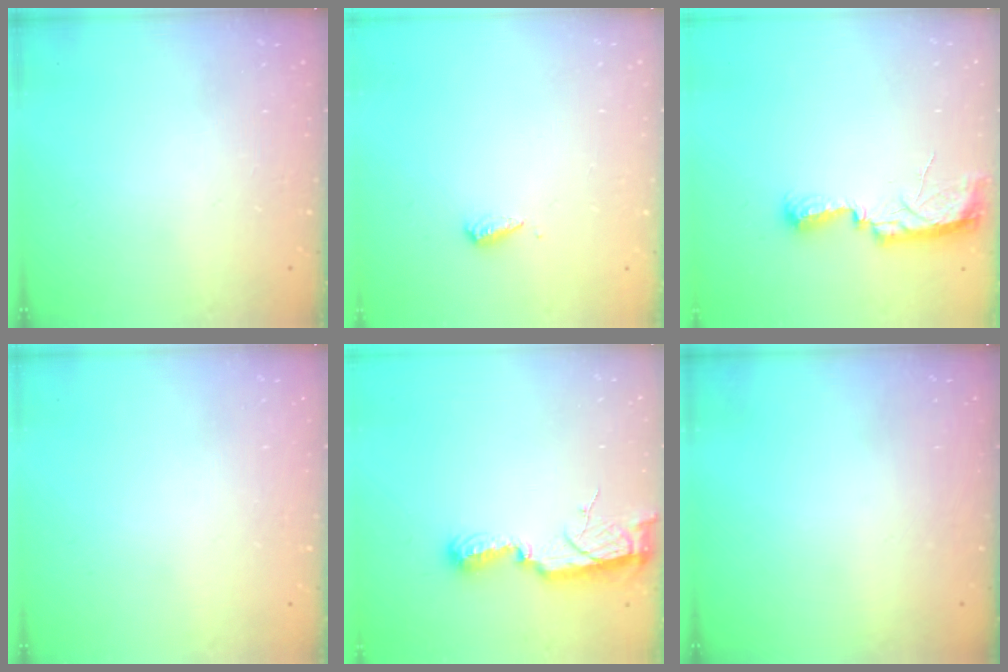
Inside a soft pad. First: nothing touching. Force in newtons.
{"total": 3.0, "press": 3.0, "slide": 0.2}
{"total": 8.5, "press": 8.3, "slide": 2.0}
{"total": 0.0}
{"total": 8.4, "press": 8.4, "slide": 0.5}
{"total": 0.0}